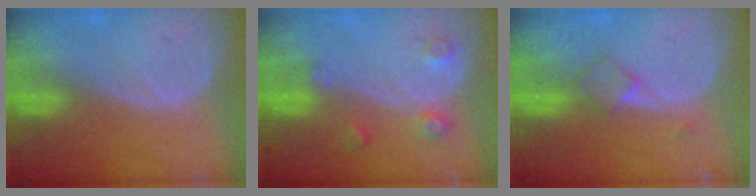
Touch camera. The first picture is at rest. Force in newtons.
{"total": 3.5, "press": 3.1, "slide": 1.7}
{"total": 3.0, "press": 2.7, "slide": 1.2}